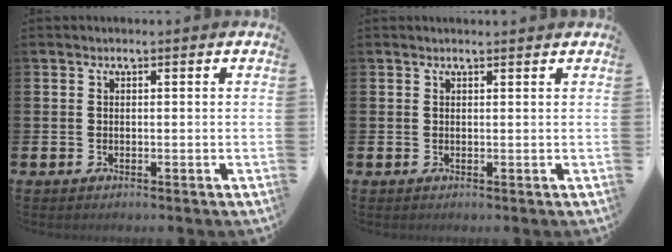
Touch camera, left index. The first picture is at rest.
{"total": 0.7, "force": [0.7, 0.0, 0.1], "torque": [0.009, -0.005, 0.010]}